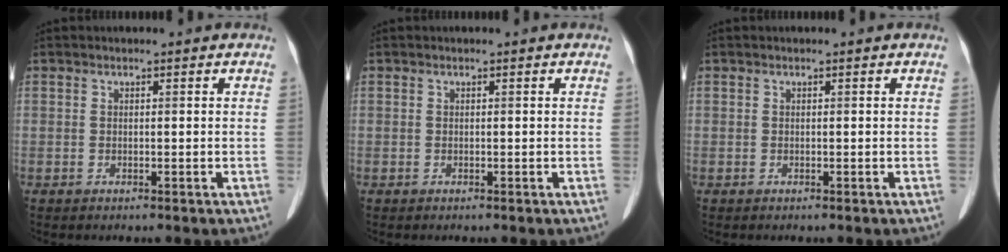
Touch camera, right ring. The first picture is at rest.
{"total": 0.0}
{"total": 0.0}